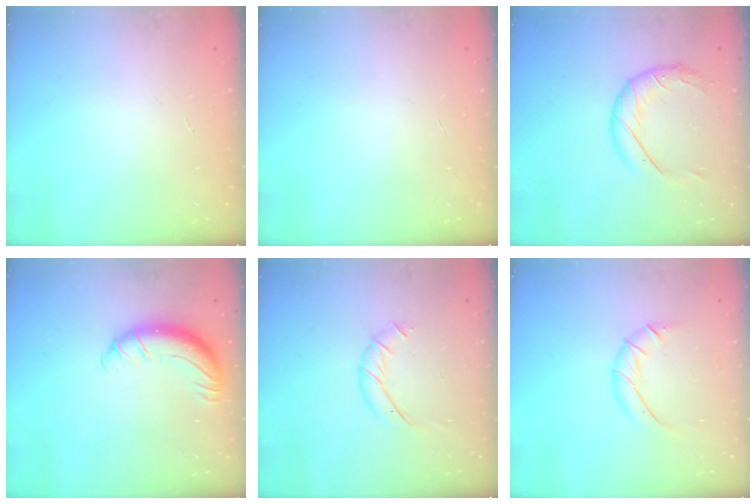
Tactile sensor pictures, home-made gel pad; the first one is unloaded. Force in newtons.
{"total": 0.0}
{"total": 11.1, "press": 11.0, "slide": 1.3}
{"total": 10.5, "press": 10.2, "slide": 2.3}
{"total": 7.0, "press": 7.0, "slide": 0.5}
{"total": 8.6, "press": 8.6, "slide": 0.7}